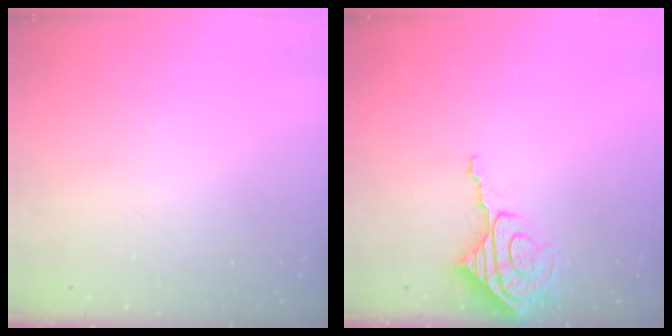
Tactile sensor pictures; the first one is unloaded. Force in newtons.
{"total": 8.8, "press": 8.8, "slide": 0.6}